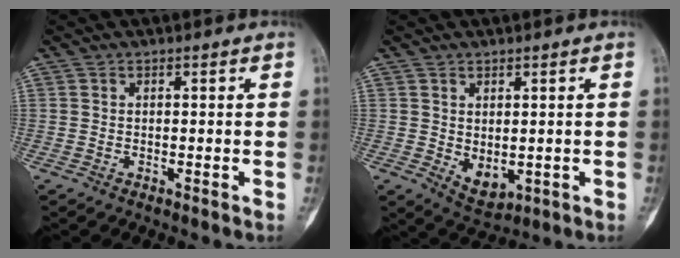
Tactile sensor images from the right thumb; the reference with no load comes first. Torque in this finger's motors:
{"motor_torque": [-0.64, 0.16, 0.19, 0.72, -0.09]}